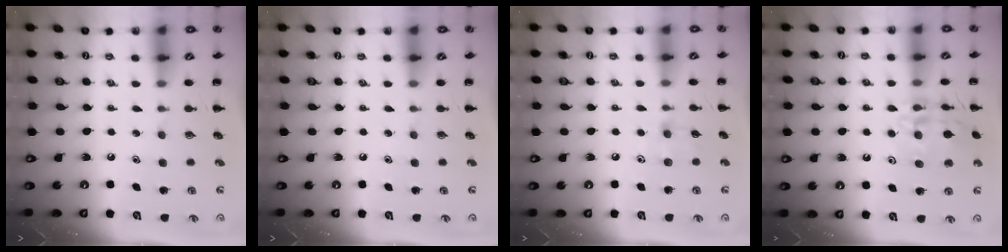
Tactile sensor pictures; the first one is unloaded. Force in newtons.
{"total": 0.0}
{"total": 3.2, "press": 3.1, "slide": 1.0}
{"total": 14.6, "press": 14.6, "slide": 0.9}